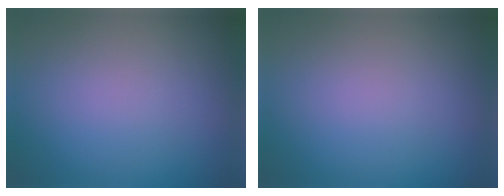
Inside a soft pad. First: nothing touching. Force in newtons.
{"total": 0.0}